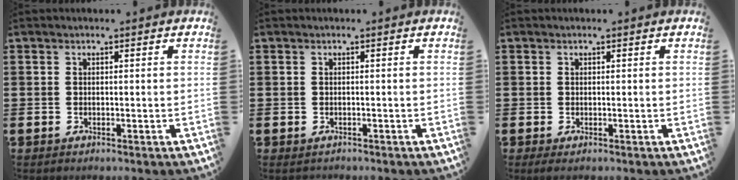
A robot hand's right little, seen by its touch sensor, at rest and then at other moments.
{"total": 0.8, "force": [-0.8, 0.1, 0.0], "torque": [-0.003, 0.000, -0.016]}
{"total": 0.9, "force": [-0.7, 0.1, 0.6], "torque": [-0.011, -0.002, -0.013]}